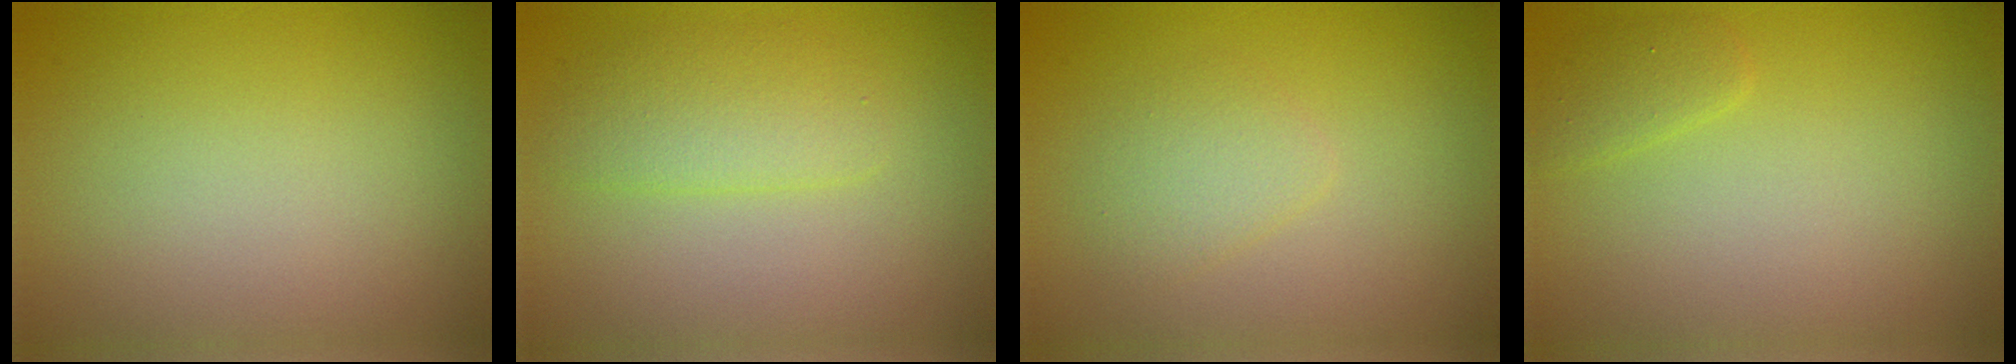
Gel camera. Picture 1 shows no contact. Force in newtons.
{"total": 2.8, "press": 2.8, "slide": 0.1}
{"total": 1.9, "press": 1.9, "slide": 0.1}
{"total": 1.3, "press": 1.3, "slide": 0.2}